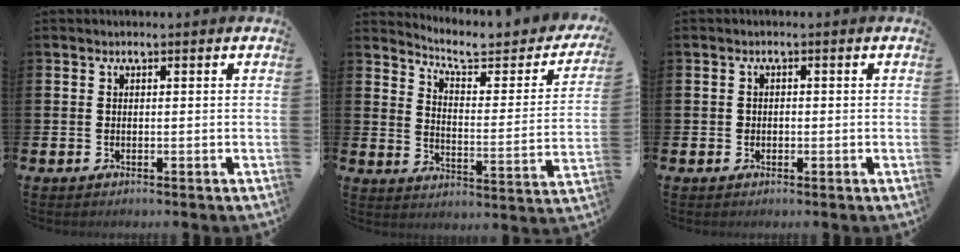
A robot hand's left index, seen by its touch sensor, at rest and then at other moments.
{"total": 6.2, "force": [5.3, 1.7, 2.7], "torque": [-0.068, -0.040, 0.081]}
{"total": 0.9, "force": [-0.2, 0.8, 0.3], "torque": [-0.006, 0.006, -0.006]}